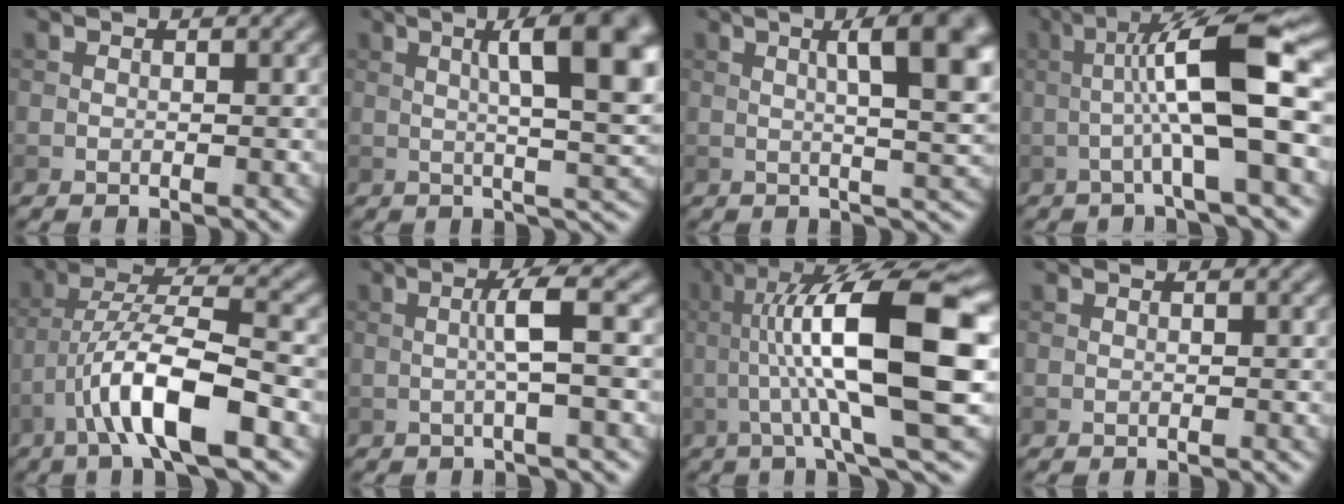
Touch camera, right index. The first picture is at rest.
{"total": 10.5, "force": [2.3, 2.7, 9.9], "torque": [-0.126, 0.011, 0.031]}
{"total": 9.3, "force": [2.1, 2.5, 8.7], "torque": [-0.099, 0.014, 0.030]}
{"total": 9.6, "force": [-0.3, 1.2, 9.5], "torque": [-0.142, 0.021, -0.011]}
{"total": 8.7, "force": [-4.1, 2.0, 7.4], "torque": [-0.130, 0.015, -0.078]}
{"total": 3.3, "force": [0.0, 0.3, 3.3], "torque": [-0.059, 0.007, -0.006]}
{"total": 13.9, "force": [0.7, 2.7, 13.6], "torque": [-0.207, 0.024, 0.014]}
{"total": 0.0}